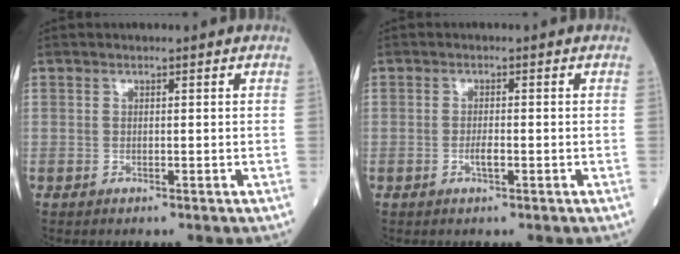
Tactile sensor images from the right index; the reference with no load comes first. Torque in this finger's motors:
{"motor_torque": [0.25, -0.19, 0.19, 0.06]}